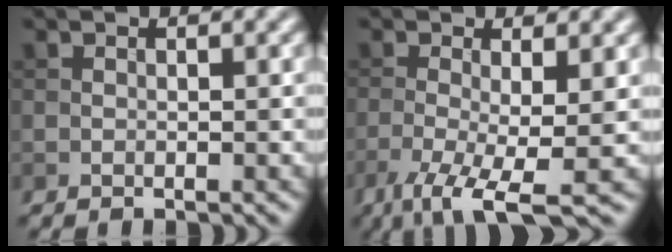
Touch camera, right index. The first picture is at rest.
{"total": 6.6, "force": [-3.0, 1.5, 5.7], "torque": [-0.112, -0.016, -0.055]}